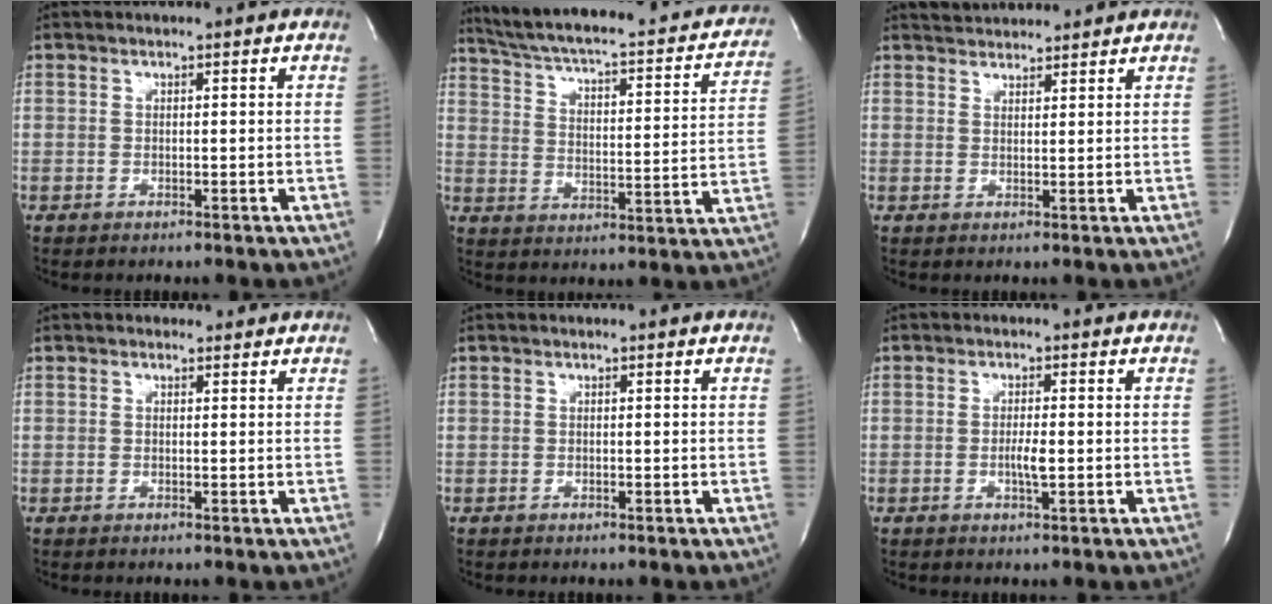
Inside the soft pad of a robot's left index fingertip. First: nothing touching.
{"total": 25.6, "force": [22.0, 5.3, 11.9], "torque": [-0.183, -0.019, 0.279]}
{"total": 4.6, "force": [4.5, 0.7, 0.4], "torque": [-0.013, 0.028, 0.071]}
{"total": 1.1, "force": [0.9, 0.7, 0.1], "torque": [-0.004, 0.006, 0.009]}
{"total": 0.0}
{"total": 2.5, "force": [-0.5, 0.3, 2.4], "torque": [-0.049, -0.003, -0.009]}